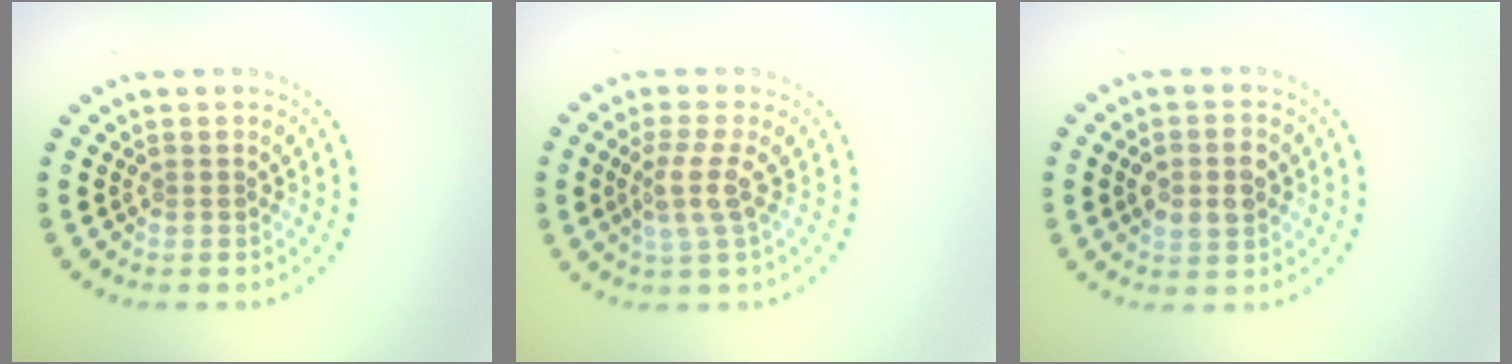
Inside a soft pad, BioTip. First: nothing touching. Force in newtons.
{"total": 2.7, "press": 2.1, "slide": 1.7}
{"total": 3.5, "press": 3.5, "slide": 0.3}